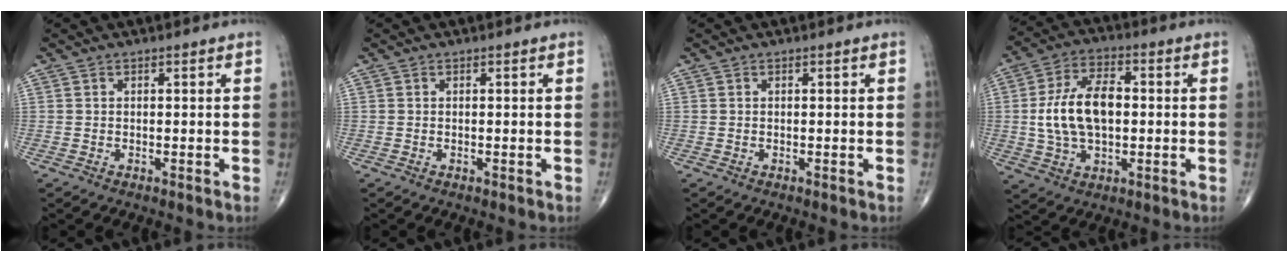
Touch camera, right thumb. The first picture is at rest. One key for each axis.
{"total": 0.0}
{"total": 0.0}
{"total": 13.1, "fx": 0.2, "fy": 7.5, "fz": 10.7, "tx": -0.195, "ty": 0.016, "tz": 0.004}